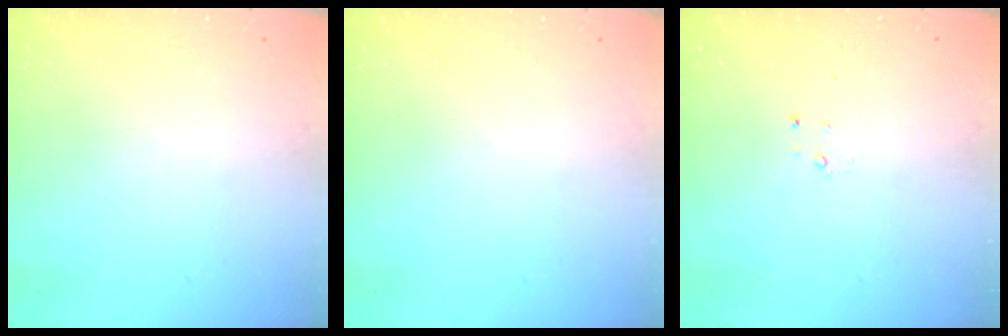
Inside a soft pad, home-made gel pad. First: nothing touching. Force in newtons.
{"total": 0.0}
{"total": 2.3, "press": 2.3, "slide": 0.3}